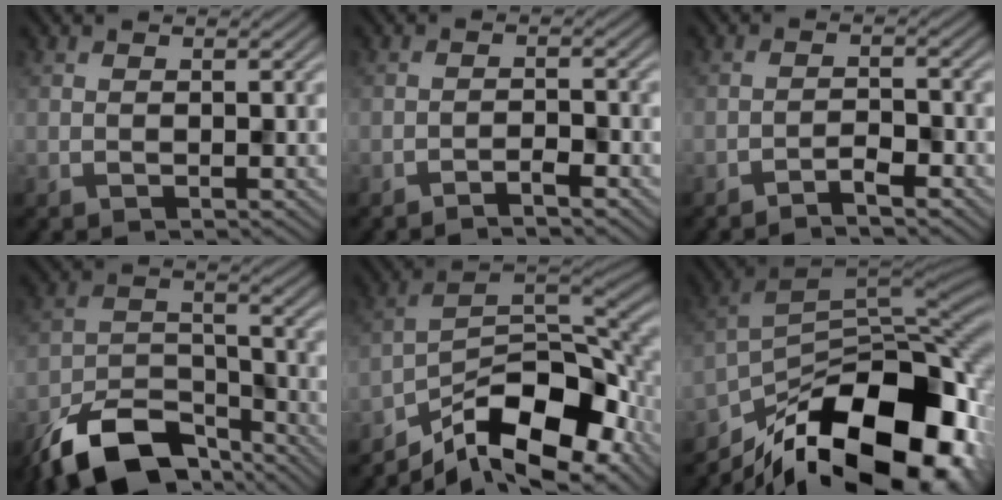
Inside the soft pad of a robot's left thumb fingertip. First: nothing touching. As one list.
[{"total": 2.0, "force": [-1.7, 0.2, 1.1], "torque": [-0.015, 0.005, -0.034]}, {"total": 2.4, "force": [-2.0, 0.3, 1.3], "torque": [-0.023, 0.006, -0.041]}, {"total": 13.0, "force": [-9.7, 5.6, 6.7], "torque": [-0.131, -0.009, -0.179]}, {"total": 14.0, "force": [-9.6, 5.3, 8.7], "torque": [-0.141, -0.005, -0.169]}, {"total": 17.4, "force": [-10.8, 8.0, 11.0], "torque": [-0.196, -0.028, -0.171]}]